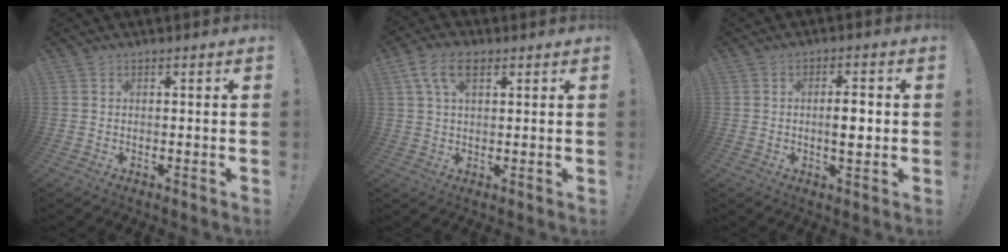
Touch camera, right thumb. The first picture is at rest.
{"total": 7.8, "force": [3.4, 4.2, 5.6], "torque": [-0.106, 0.009, 0.067]}
{"total": 5.2, "force": [-0.5, 1.7, 4.9], "torque": [-0.066, 0.000, -0.016]}